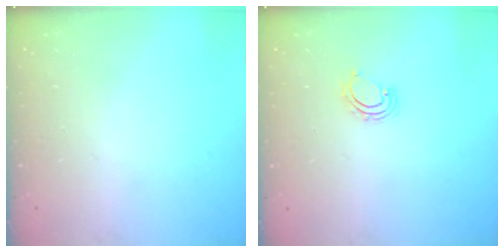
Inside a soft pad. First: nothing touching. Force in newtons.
{"total": 2.9, "press": 2.9, "slide": 0.4}